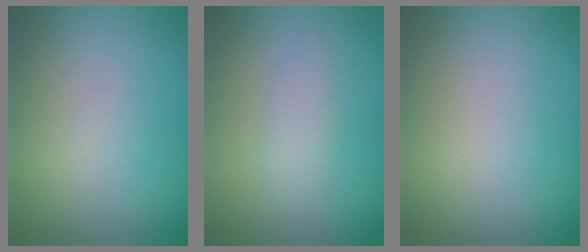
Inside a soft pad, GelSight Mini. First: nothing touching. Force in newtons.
{"total": 1.6, "press": 1.6, "slide": 0.1}
{"total": 0.0}